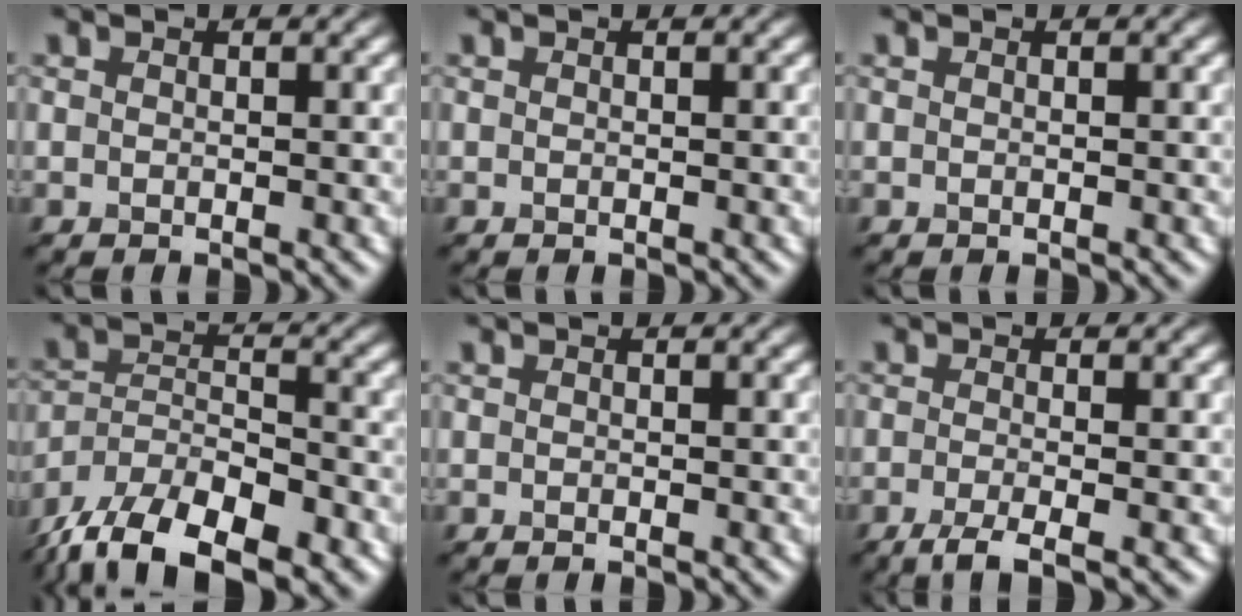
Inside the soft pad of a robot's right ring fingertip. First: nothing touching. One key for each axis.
{"total": 0.0}
{"total": 0.0}
{"total": 12.2, "fx": -10.4, "fy": 3.9, "fz": 4.9, "tx": -0.112, "ty": -0.012, "tz": -0.141}
{"total": 0.0}
{"total": 2.8, "fx": -2.4, "fy": -0.5, "fz": 1.4, "tx": -0.059, "ty": -0.009, "tz": -0.024}